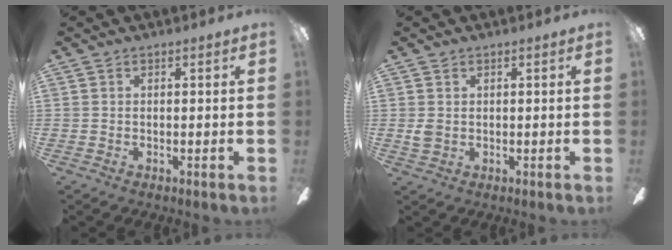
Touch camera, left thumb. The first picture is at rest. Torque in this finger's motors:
{"motor_torque": [0.29, 0.59, 0.07, -0.34, 0.01]}